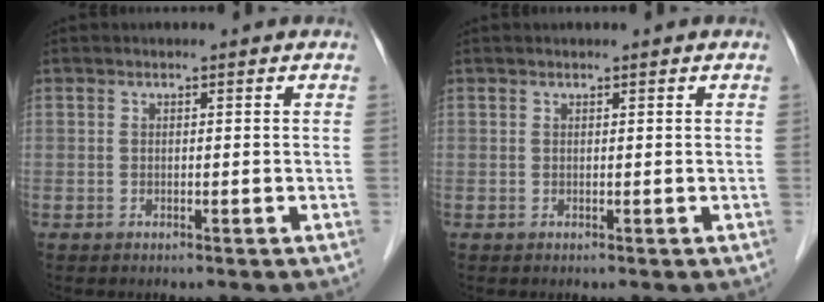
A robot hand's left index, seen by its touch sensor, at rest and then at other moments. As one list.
[{"total": 0.0}]